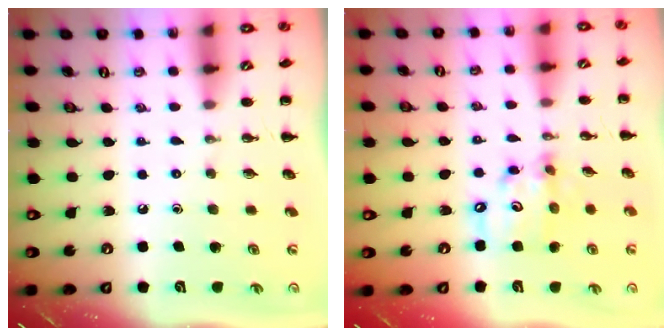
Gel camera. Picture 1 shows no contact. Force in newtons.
{"total": 10.3, "press": 10.1, "slide": 2.2}